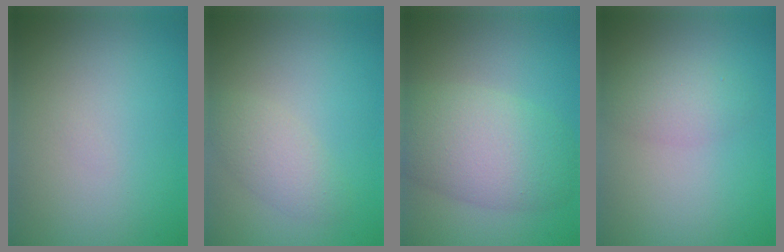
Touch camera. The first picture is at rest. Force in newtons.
{"total": 2.4, "press": 2.4, "slide": 0.1}
{"total": 7.0, "press": 7.0, "slide": 0.4}
{"total": 2.2, "press": 2.2, "slide": 0.1}